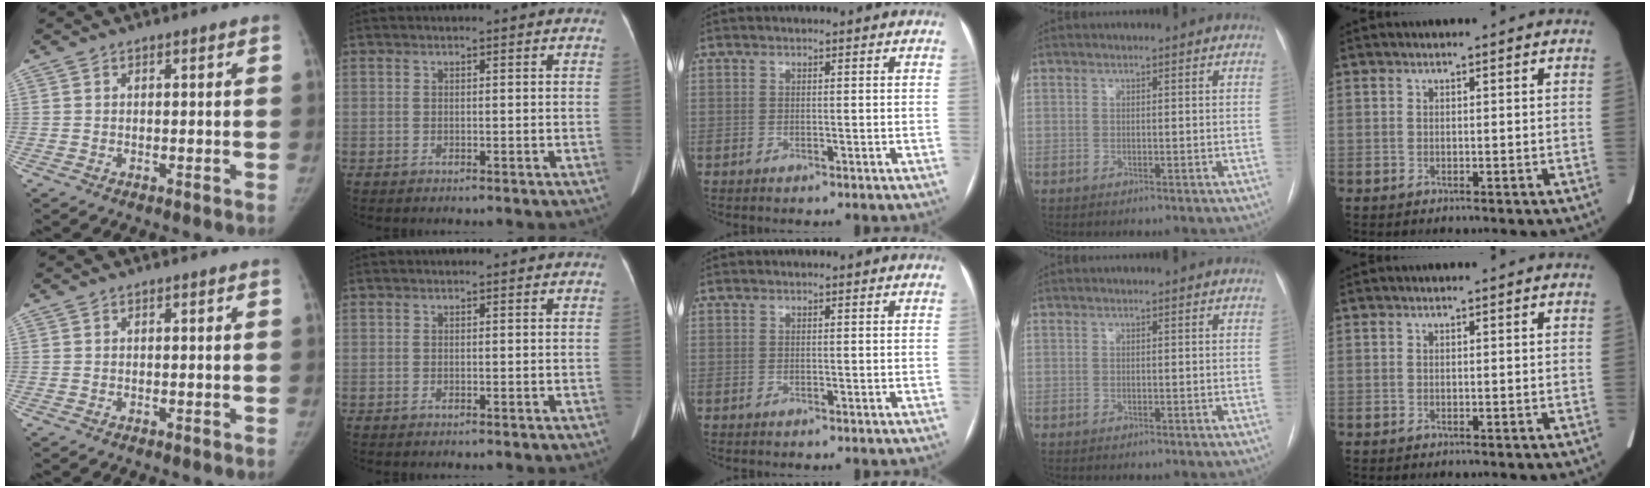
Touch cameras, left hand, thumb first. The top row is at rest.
{}